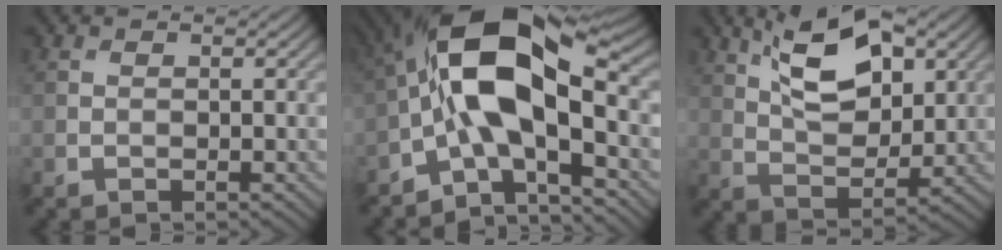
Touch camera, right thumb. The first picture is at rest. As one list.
[{"total": 15.0, "force": [-1.4, 6.2, 13.5], "torque": [-0.241, 0.029, -0.044]}, {"total": 11.3, "force": [5.6, 5.2, 8.3], "torque": [-0.145, 0.004, 0.093]}]